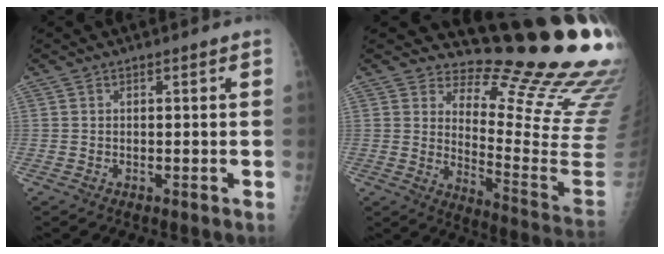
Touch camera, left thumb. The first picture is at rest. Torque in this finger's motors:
{"motor_torque": [0.34, 0.11, -0.46, -1.20, 0.01]}